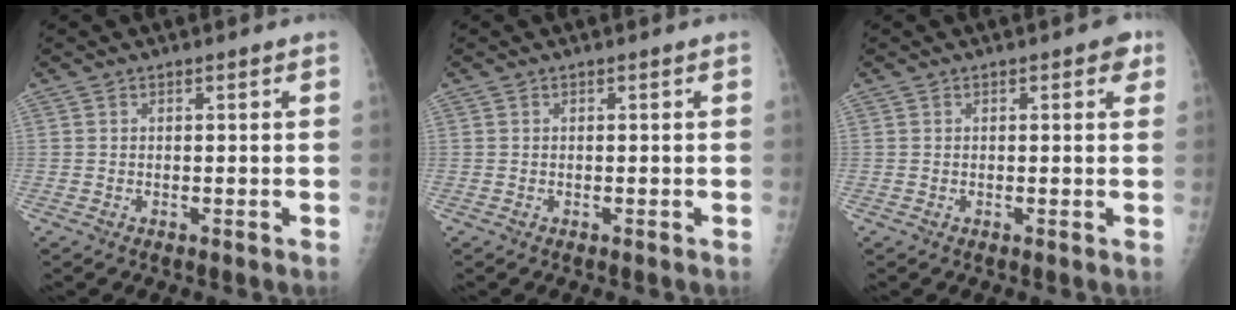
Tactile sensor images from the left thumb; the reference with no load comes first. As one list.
[{"total": 0.0}, {"total": 2.3, "force": [1.1, 1.2, 1.7], "torque": [-0.006, 0.001, 0.007]}]